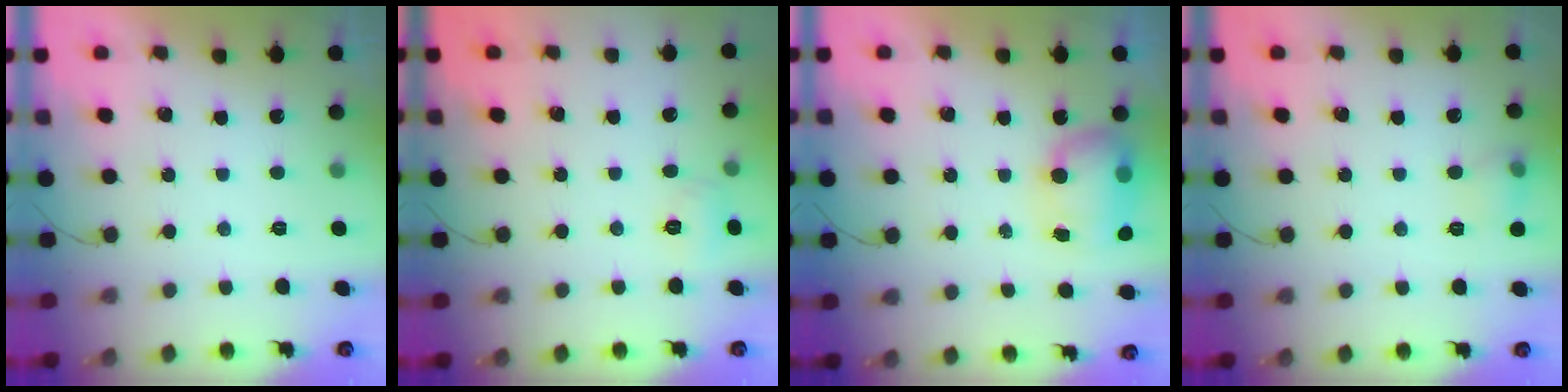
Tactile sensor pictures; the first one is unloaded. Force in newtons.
{"total": 5.8, "press": 5.6, "slide": 1.6}
{"total": 11.8, "press": 9.3, "slide": 7.3}
{"total": 7.0, "press": 6.8, "slide": 1.9}